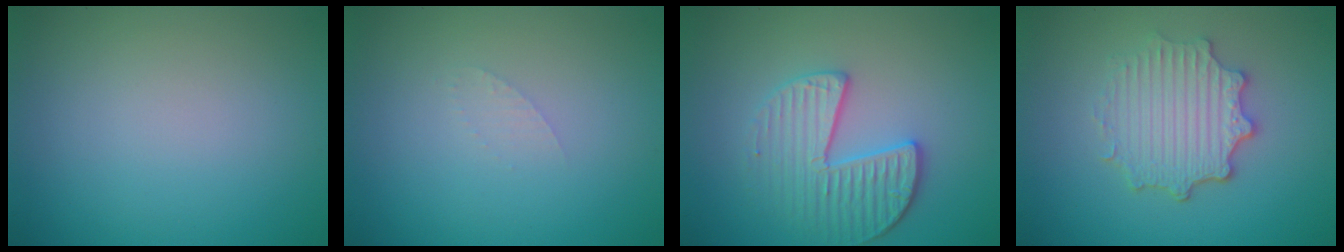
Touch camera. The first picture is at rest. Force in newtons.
{"total": 0.7, "press": 0.7, "slide": 0.1}
{"total": 3.6, "press": 3.4, "slide": 1.2}
{"total": 4.5, "press": 3.7, "slide": 2.6}